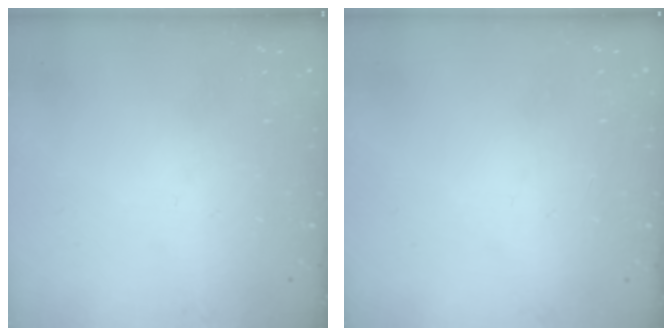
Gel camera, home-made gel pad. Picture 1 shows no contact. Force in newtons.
{"total": 2.1, "press": 2.1, "slide": 0.1}